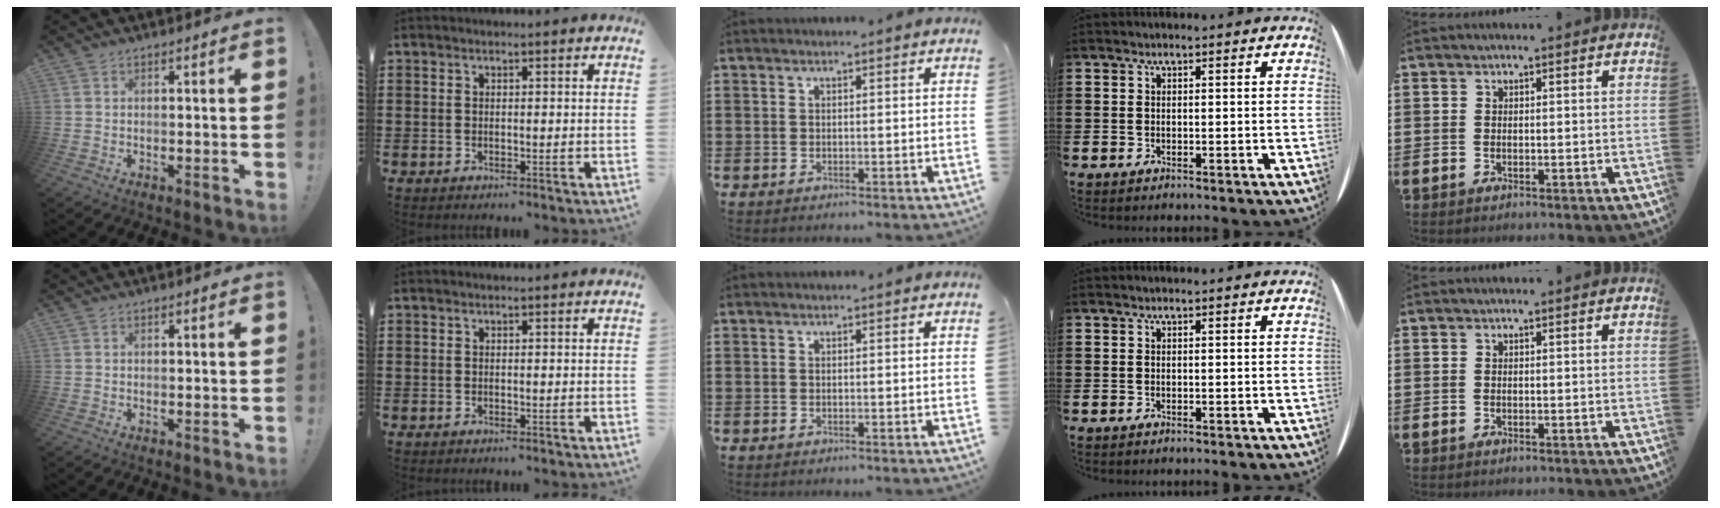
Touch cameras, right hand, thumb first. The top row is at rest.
{}